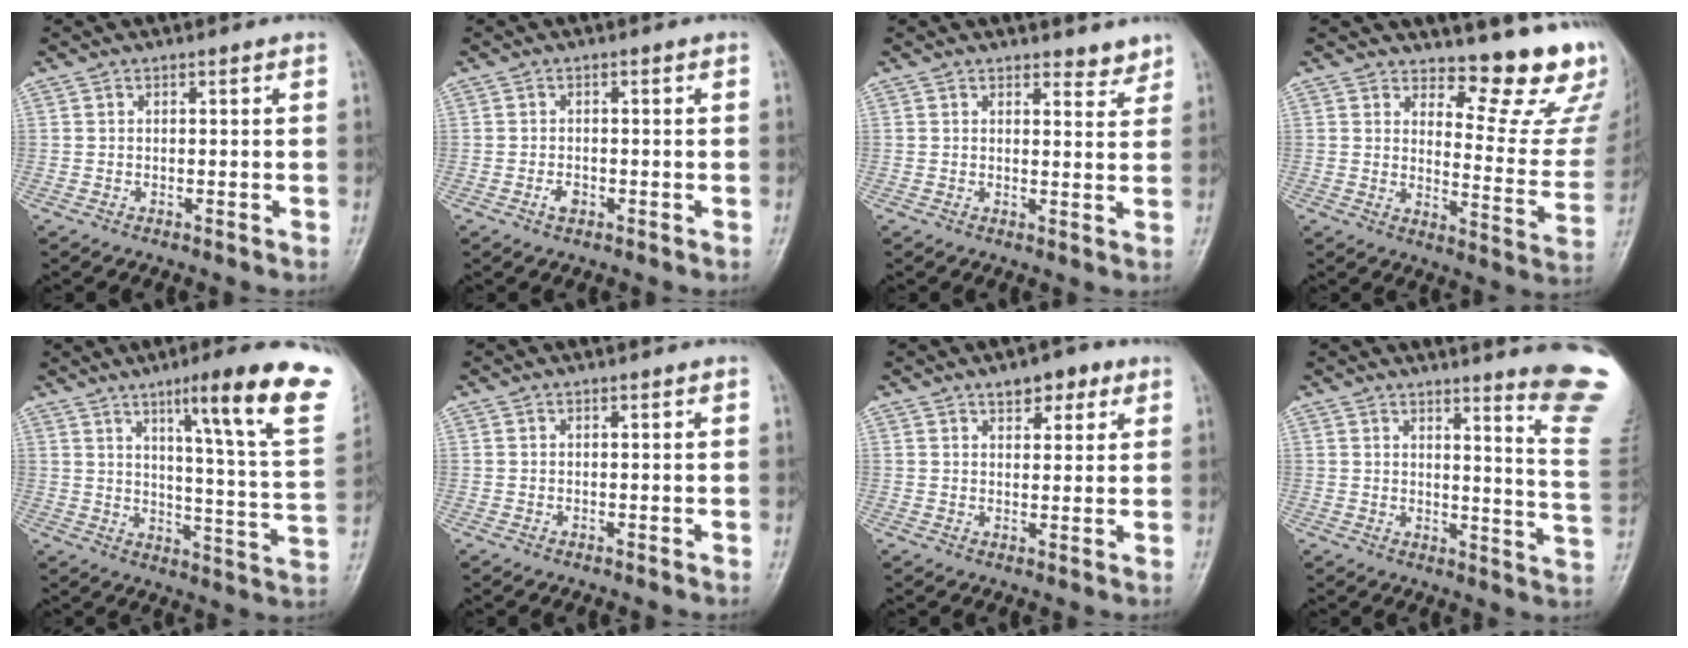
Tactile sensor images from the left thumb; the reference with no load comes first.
{"total": 1.5, "force": [-0.6, 0.9, 1.0], "torque": [-0.018, 0.003, -0.011]}
{"total": 3.1, "force": [2.8, 1.2, 0.8], "torque": [0.006, -0.023, 0.033]}
{"total": 15.3, "force": [13.1, 4.3, 6.7], "torque": [-0.039, -0.143, 0.154]}
{"total": 21.7, "force": [11.9, 1.8, 18.1], "torque": [-0.229, -0.048, 0.161]}
{"total": 0.0}
{"total": 5.5, "force": [3.3, 2.8, 3.4], "torque": [-0.021, -0.013, 0.043]}
{"total": 14.6, "force": [11.3, -0.2, 9.2], "torque": [-0.097, -0.116, 0.126]}